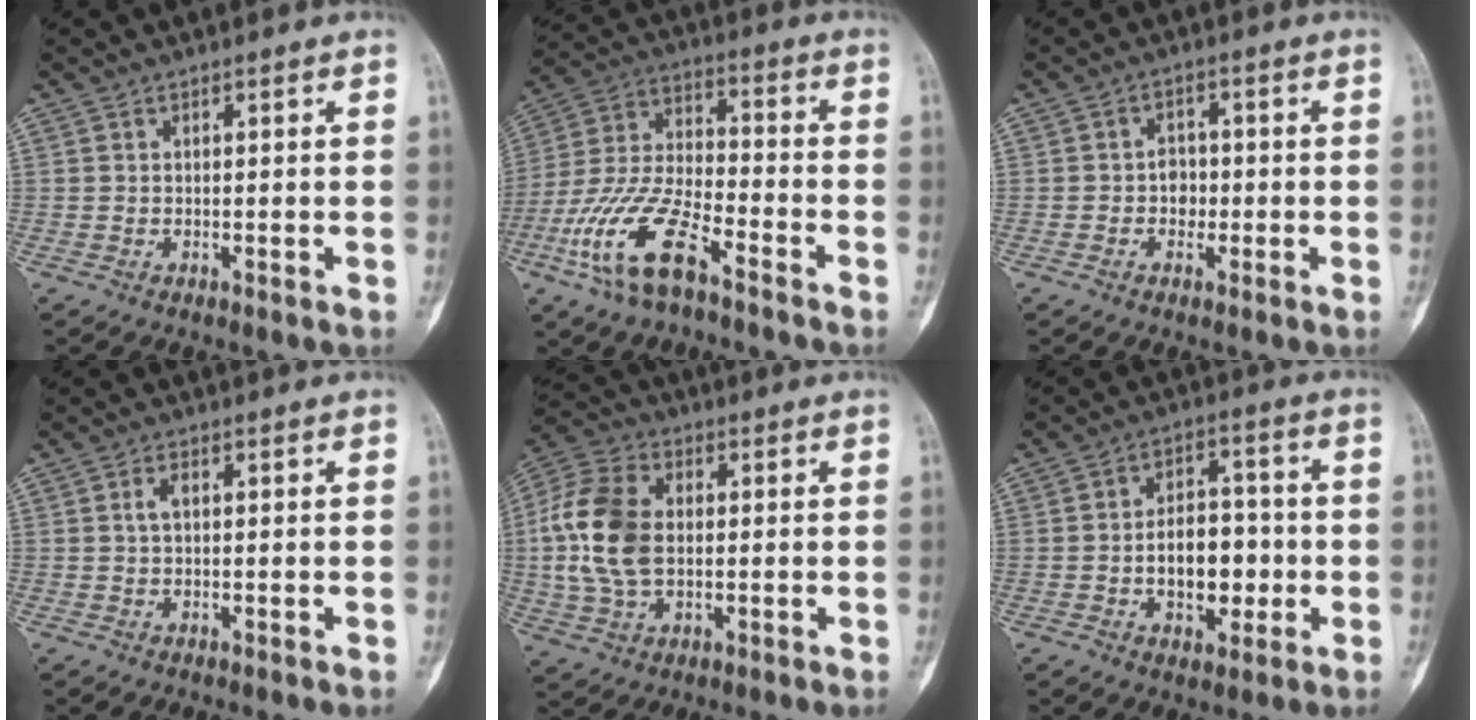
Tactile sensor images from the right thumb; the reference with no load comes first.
{"total": 15.9, "force": [-8.9, 6.0, 11.8], "torque": [-0.246, 0.046, -0.174]}
{"total": 3.4, "force": [-0.7, 2.8, 1.8], "torque": [-0.005, 0.010, -0.018]}
{"total": 1.9, "force": [0.4, 1.0, 1.6], "torque": [-0.030, 0.007, 0.007]}
{"total": 15.2, "force": [0.6, 9.9, 11.5], "torque": [-0.230, 0.017, 0.008]}
{"total": 10.7, "force": [-1.8, 6.7, 8.1], "torque": [-0.085, 0.021, -0.029]}